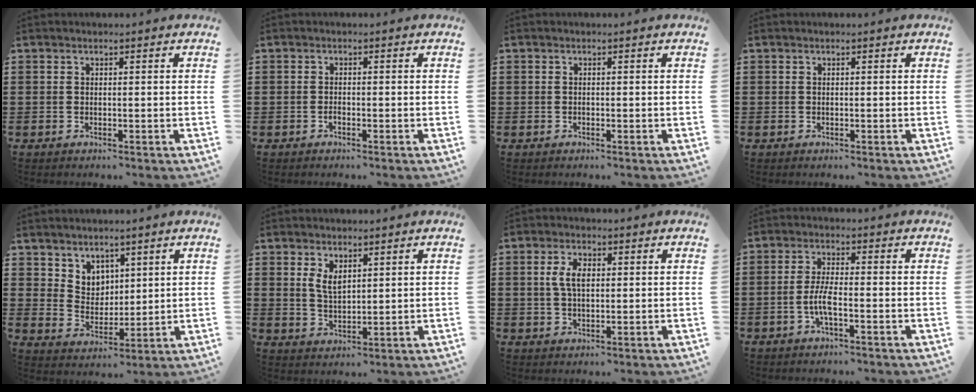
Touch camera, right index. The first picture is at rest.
{"total": 0.7, "force": [-0.5, 0.4, 0.3], "torque": [-0.008, -0.001, -0.010]}
{"total": 0.6, "force": [-0.2, 0.6, 0.0], "torque": [-0.001, 0.005, -0.005]}
{"total": 0.0}
{"total": 5.1, "force": [3.6, 3.6, 0.3], "torque": [-0.028, -0.001, 0.068]}
{"total": 3.2, "force": [1.7, 1.7, 2.1], "torque": [-0.047, 0.005, 0.031]}
{"total": 4.3, "force": [0.7, 2.2, 3.6], "torque": [-0.082, 0.009, 0.008]}
{"total": 4.3, "force": [-1.6, 0.9, 3.9], "torque": [-0.096, -0.006, -0.037]}